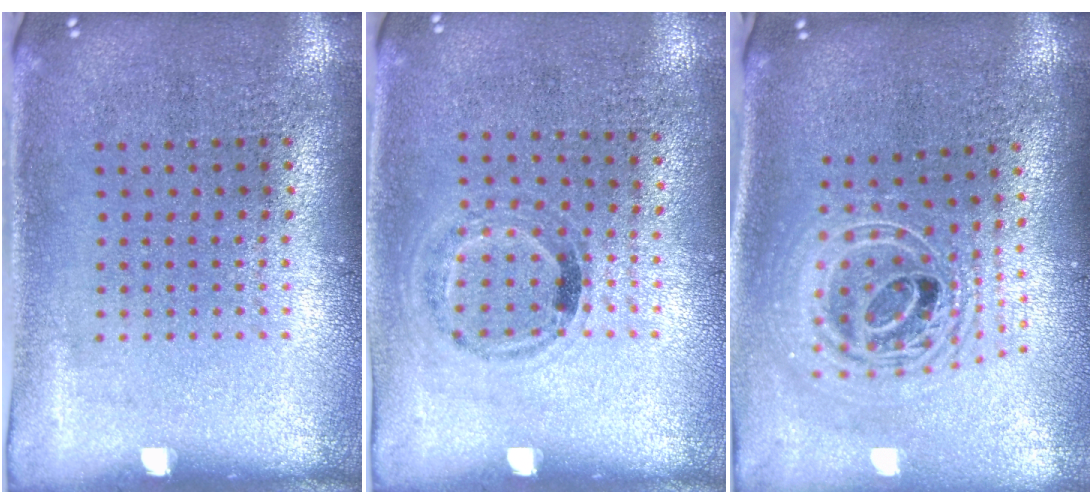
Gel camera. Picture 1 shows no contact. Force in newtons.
{"total": 1.1, "press": 0.8, "slide": 0.7}
{"total": 2.4, "press": 1.8, "slide": 1.7}